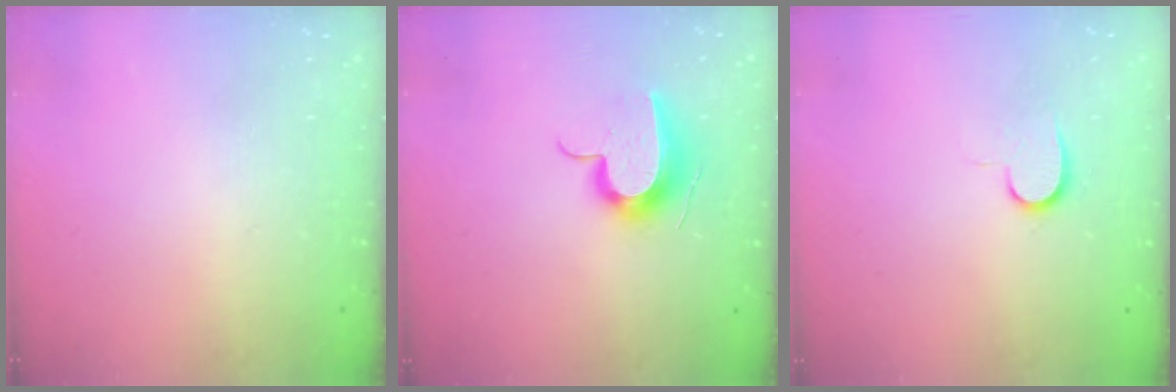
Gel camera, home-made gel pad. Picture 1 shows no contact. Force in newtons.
{"total": 11.3, "press": 11.3, "slide": 0.4}
{"total": 6.4, "press": 6.3, "slide": 0.7}